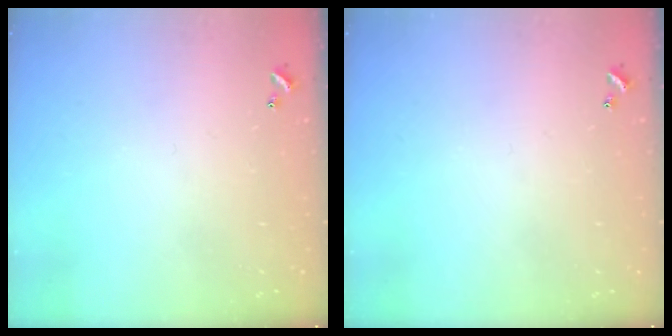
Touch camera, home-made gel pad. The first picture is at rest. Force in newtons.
{"total": 0.0}